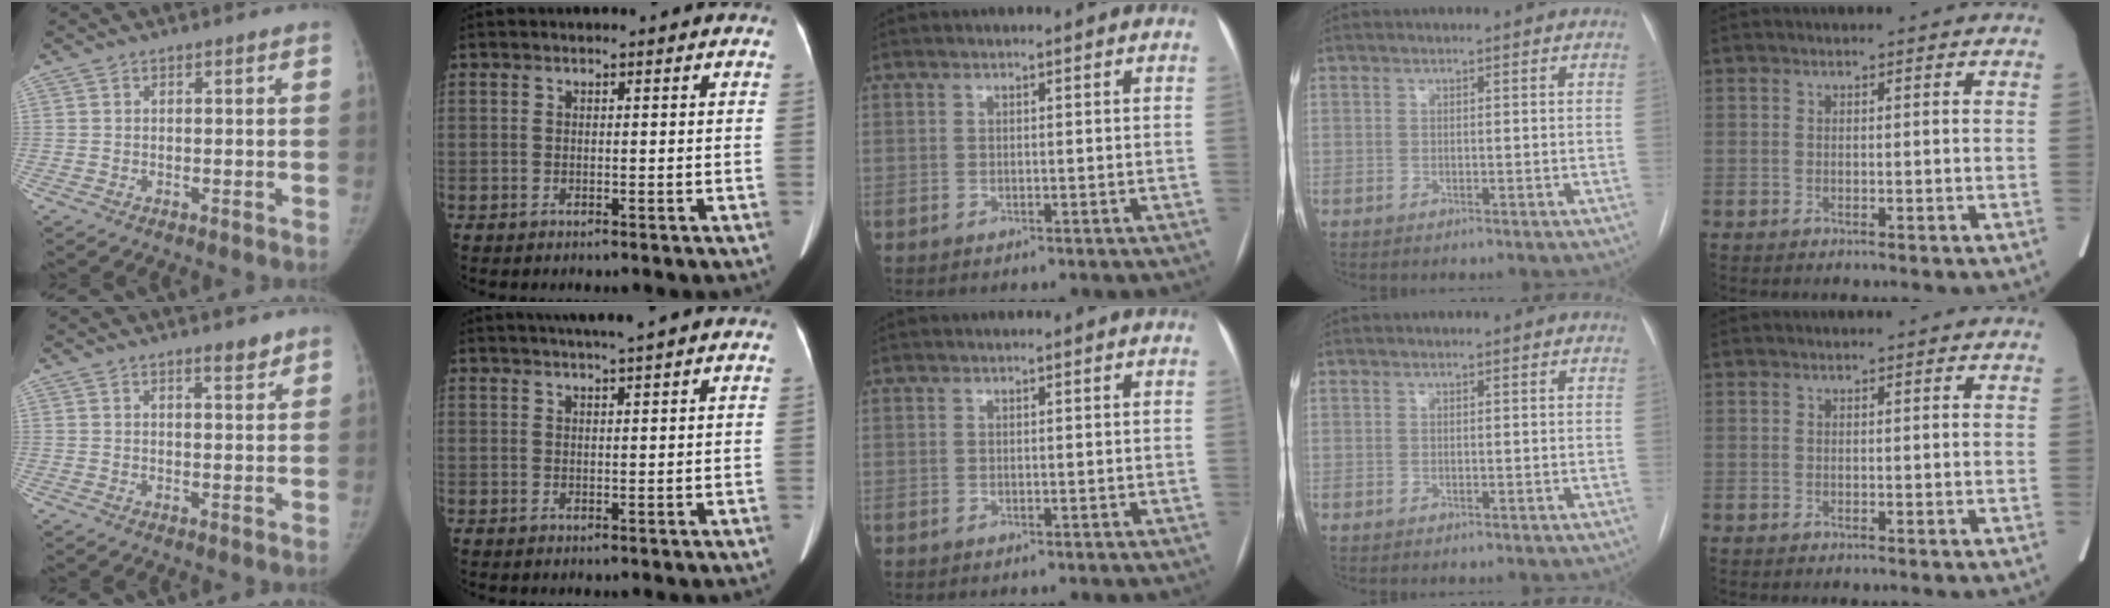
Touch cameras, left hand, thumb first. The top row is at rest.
{"thumb": {"total": 2.7, "force": [2.0, 0.7, 1.6], "torque": [-0.011, -0.015, 0.029]}, "index": {"total": 3.7, "force": [2.9, -0.7, 2.2], "torque": [-0.028, 0.014, 0.049]}}